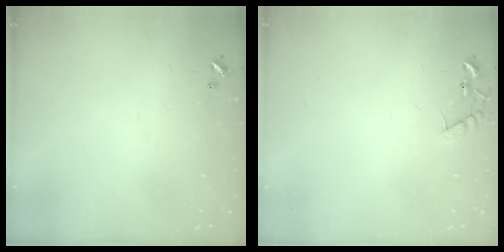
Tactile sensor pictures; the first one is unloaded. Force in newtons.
{"total": 8.8, "press": 8.8, "slide": 0.4}